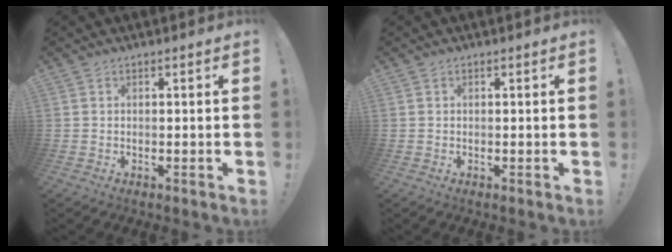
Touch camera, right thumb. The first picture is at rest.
{"total": 0.0}